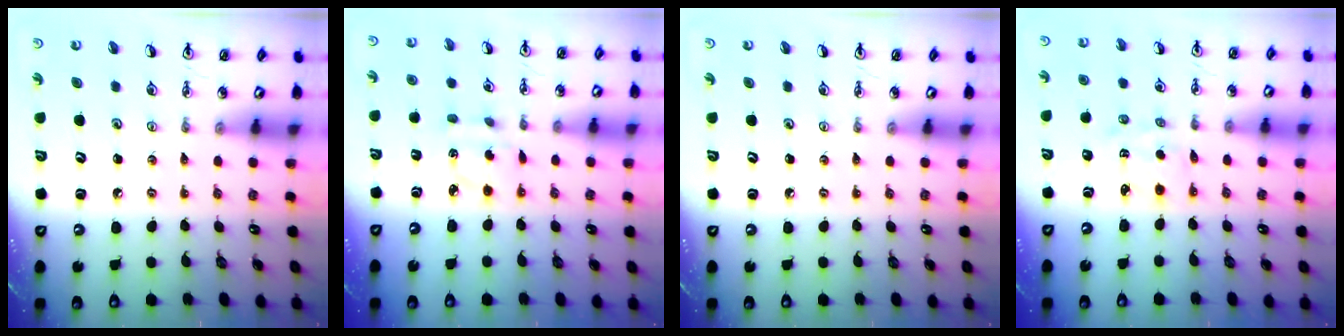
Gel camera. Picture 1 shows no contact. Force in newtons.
{"total": 2.4, "press": 2.3, "slide": 0.5}
{"total": 0.0}
{"total": 1.6, "press": 1.5, "slide": 0.7}